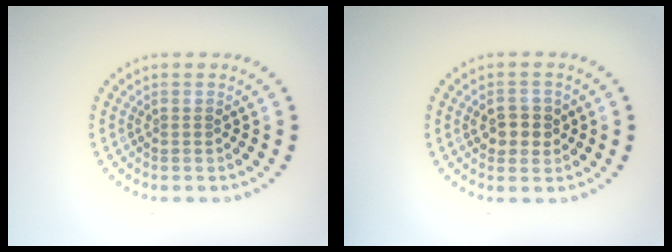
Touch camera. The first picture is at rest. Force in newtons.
{"total": 2.7, "press": 2.6, "slide": 0.5}